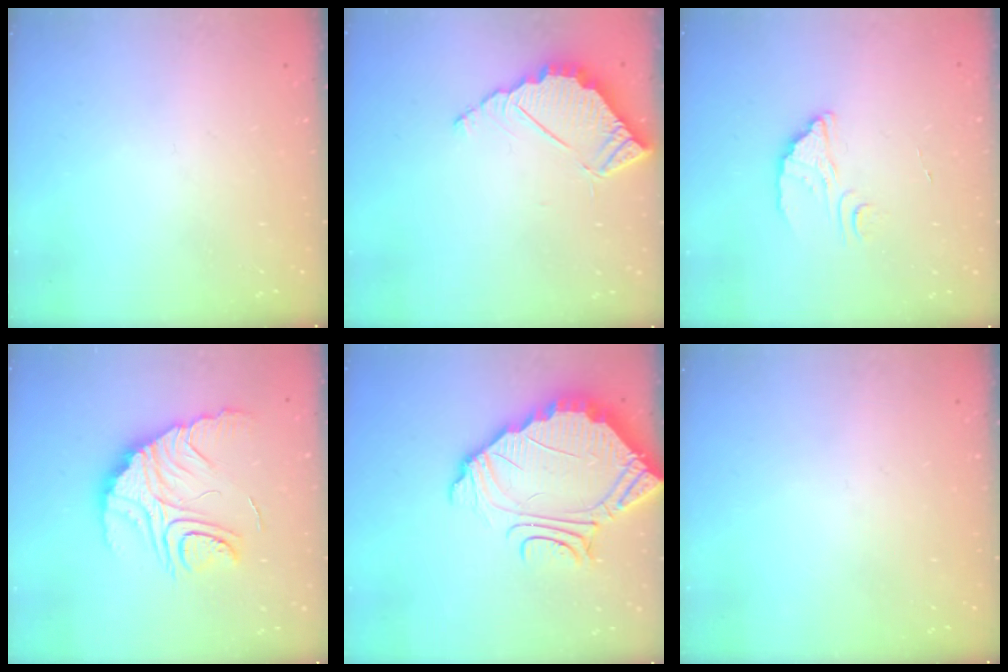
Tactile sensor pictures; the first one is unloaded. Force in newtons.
{"total": 5.8, "press": 5.8, "slide": 0.4}
{"total": 2.3, "press": 2.3, "slide": 0.1}
{"total": 15.5, "press": 15.4, "slide": 1.4}
{"total": 8.6, "press": 8.5, "slide": 0.6}
{"total": 0.0}